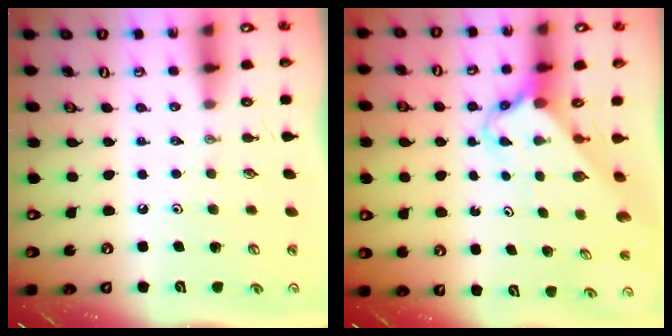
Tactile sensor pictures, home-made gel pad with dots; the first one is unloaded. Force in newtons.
{"total": 2.7, "press": 2.7, "slide": 0.2}